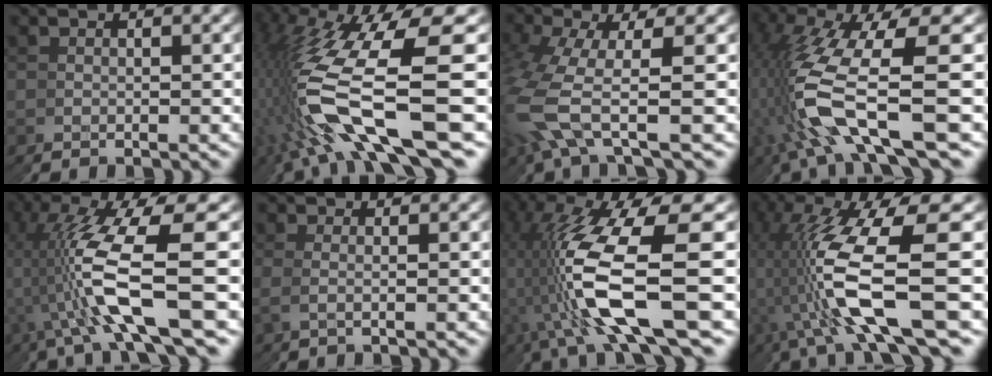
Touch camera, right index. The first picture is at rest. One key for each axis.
{"total": 13.6, "fx": -0.6, "fy": 6.9, "fz": 11.7, "tx": -0.254, "ty": -0.019, "tz": 0.001}
{"total": 4.1, "fx": -0.1, "fy": 2.1, "fz": 3.4, "tx": -0.114, "ty": -0.026, "tz": 0.008}
{"total": 10.4, "fx": -1.5, "fy": 5.9, "fz": 8.4, "tx": -0.207, "ty": -0.023, "tz": -0.021}
{"total": 10.4, "fx": 0.2, "fy": 4.4, "fz": 9.4, "tx": -0.202, "ty": -0.003, "tz": 0.004}
{"total": 0.0}
{"total": 13.3, "fx": -0.2, "fy": 6.7, "fz": 11.5, "tx": -0.241, "ty": -0.013, "tz": 0.003}
{"total": 12.0, "fx": -0.1, "fy": 5.7, "fz": 10.6, "tx": -0.226, "ty": -0.009, "tz": 0.003}